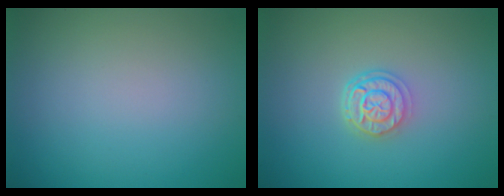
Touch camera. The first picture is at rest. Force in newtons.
{"total": 2.7, "press": 2.2, "slide": 1.6}